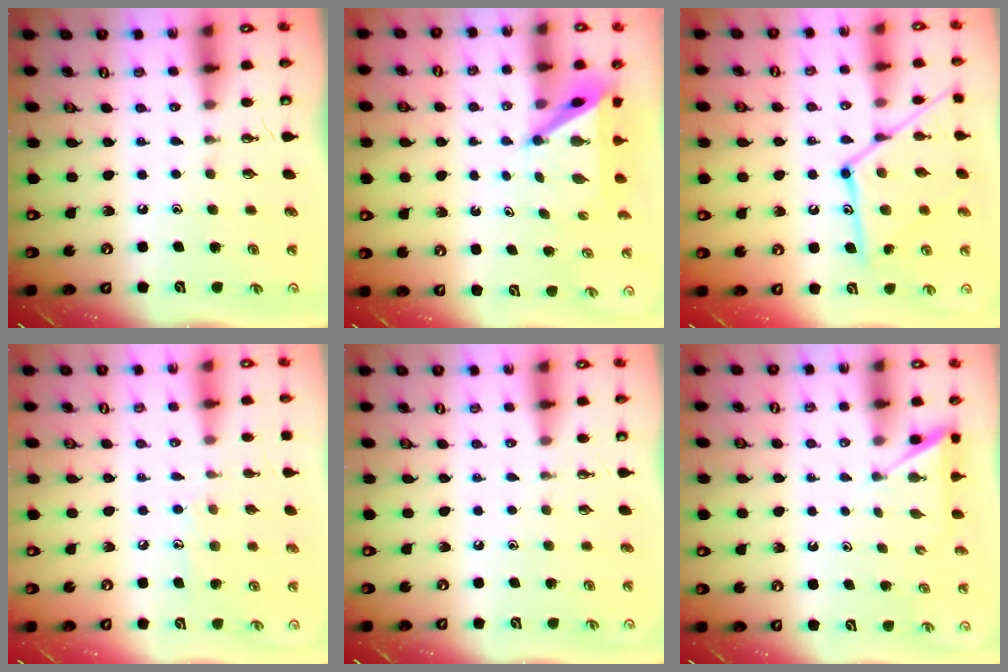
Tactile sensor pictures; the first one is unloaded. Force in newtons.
{"total": 6.0, "press": 5.9, "slide": 0.6}
{"total": 16.2, "press": 16.2, "slide": 1.2}
{"total": 6.4, "press": 6.4, "slide": 0.6}
{"total": 0.0}
{"total": 1.9, "press": 1.9, "slide": 0.2}